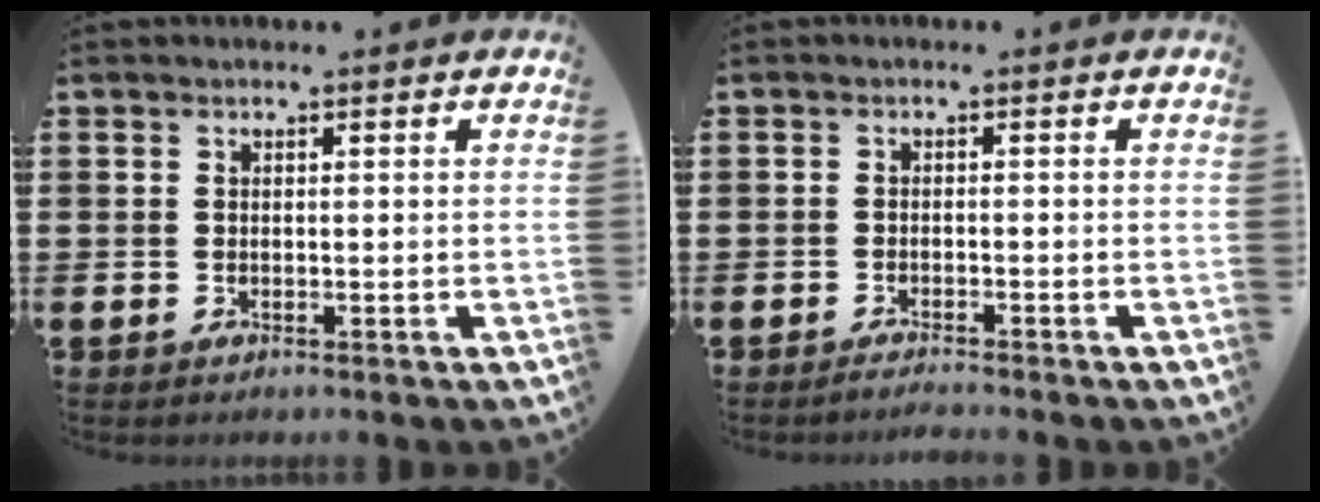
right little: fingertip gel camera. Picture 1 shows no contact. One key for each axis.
{"total": 1.2, "fx": -1.1, "fy": -0.1, "fz": 0.3, "tx": -0.006, "ty": -0.001, "tz": -0.022}